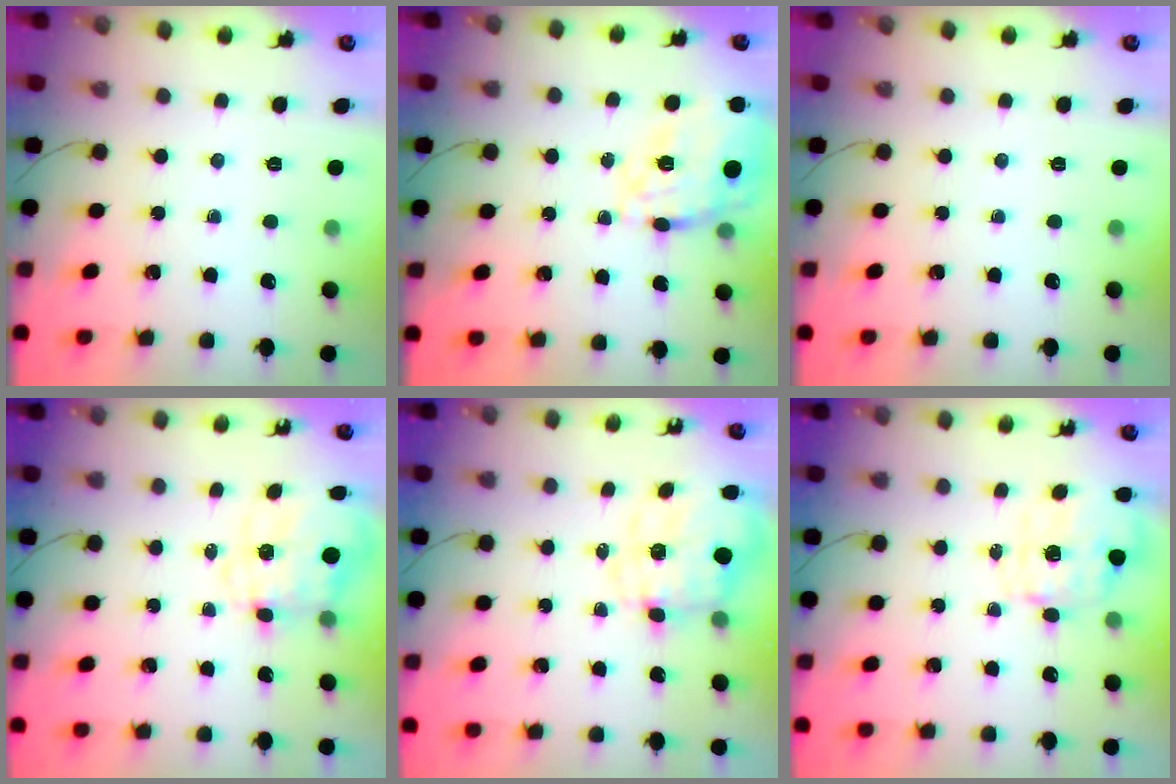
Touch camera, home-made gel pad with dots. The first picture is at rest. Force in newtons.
{"total": 16.3, "press": 16.2, "slide": 1.4}
{"total": 0.0}
{"total": 9.1, "press": 9.0, "slide": 1.5}
{"total": 3.8, "press": 3.4, "slide": 1.8}
{"total": 4.1, "press": 3.9, "slide": 1.3}